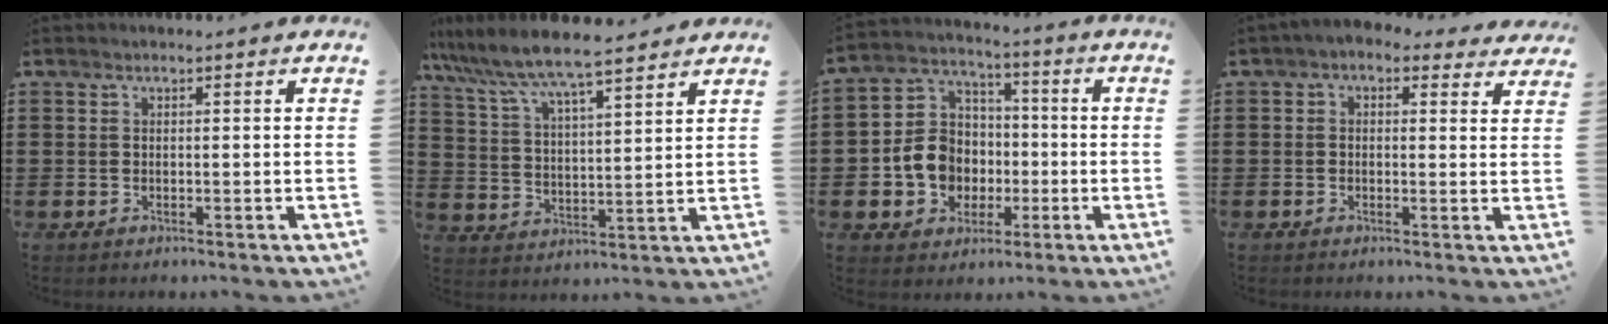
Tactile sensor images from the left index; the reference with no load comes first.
{"total": 7.1, "force": [6.5, 0.1, 2.9], "torque": [-0.083, -0.037, 0.110]}
{"total": 9.5, "force": [-1.9, 8.6, 3.5], "torque": [-0.113, 0.018, -0.032]}
{"total": 1.8, "force": [0.7, 1.3, 0.9], "torque": [-0.025, 0.003, 0.011]}